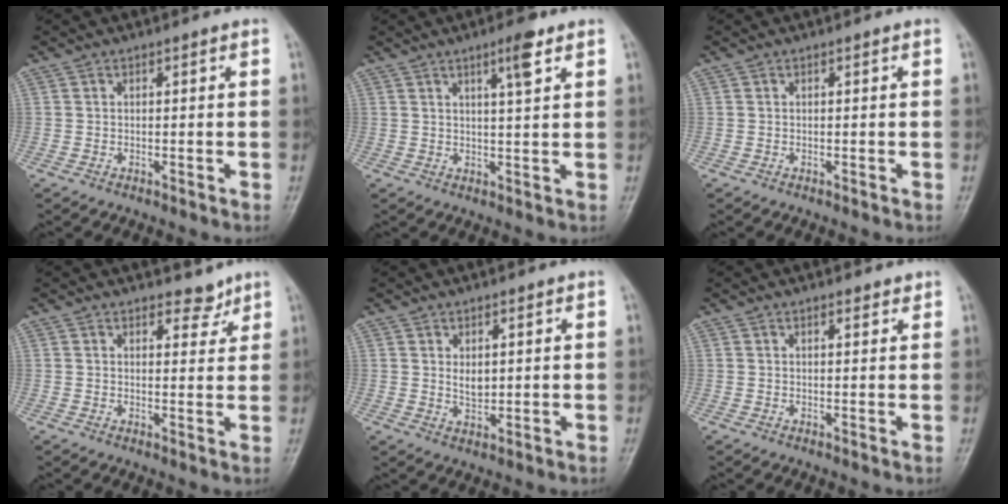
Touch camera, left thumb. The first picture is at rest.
{"total": 4.7, "force": [2.7, 0.6, 3.8], "torque": [-0.057, -0.014, 0.043]}
{"total": 0.0}
{"total": 3.4, "force": [2.8, 1.7, 1.0], "torque": [0.007, -0.019, 0.039]}
{"total": 3.2, "force": [0.9, 1.9, 2.3], "torque": [-0.029, -0.011, 0.019]}
{"total": 1.6, "force": [1.3, 0.6, 0.7], "torque": [-0.006, -0.008, 0.016]}